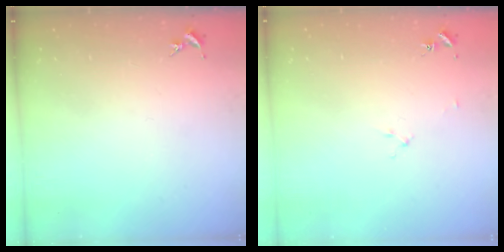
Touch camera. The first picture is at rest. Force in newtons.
{"total": 1.6, "press": 1.6, "slide": 0.2}